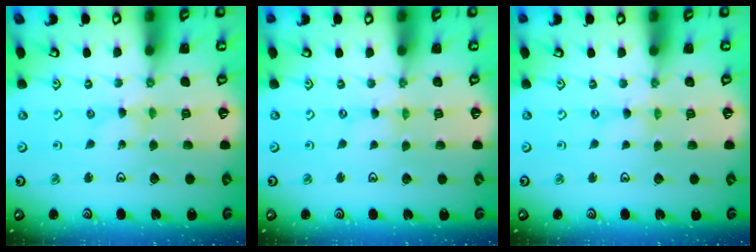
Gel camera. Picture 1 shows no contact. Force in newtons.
{"total": 0.0}
{"total": 0.0}